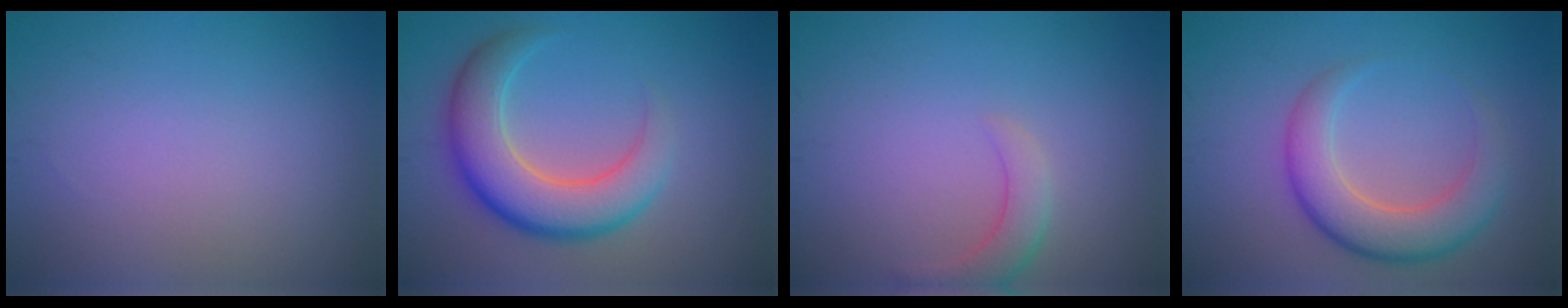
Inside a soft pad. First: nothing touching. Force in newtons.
{"total": 7.1, "press": 7.1, "slide": 0.4}
{"total": 2.4, "press": 2.4, "slide": 0.2}
{"total": 5.6, "press": 5.6, "slide": 0.3}